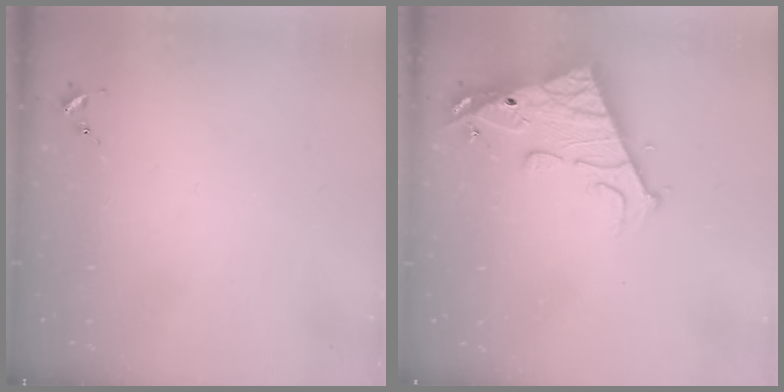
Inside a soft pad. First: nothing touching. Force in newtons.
{"total": 15.6, "press": 15.5, "slide": 1.5}